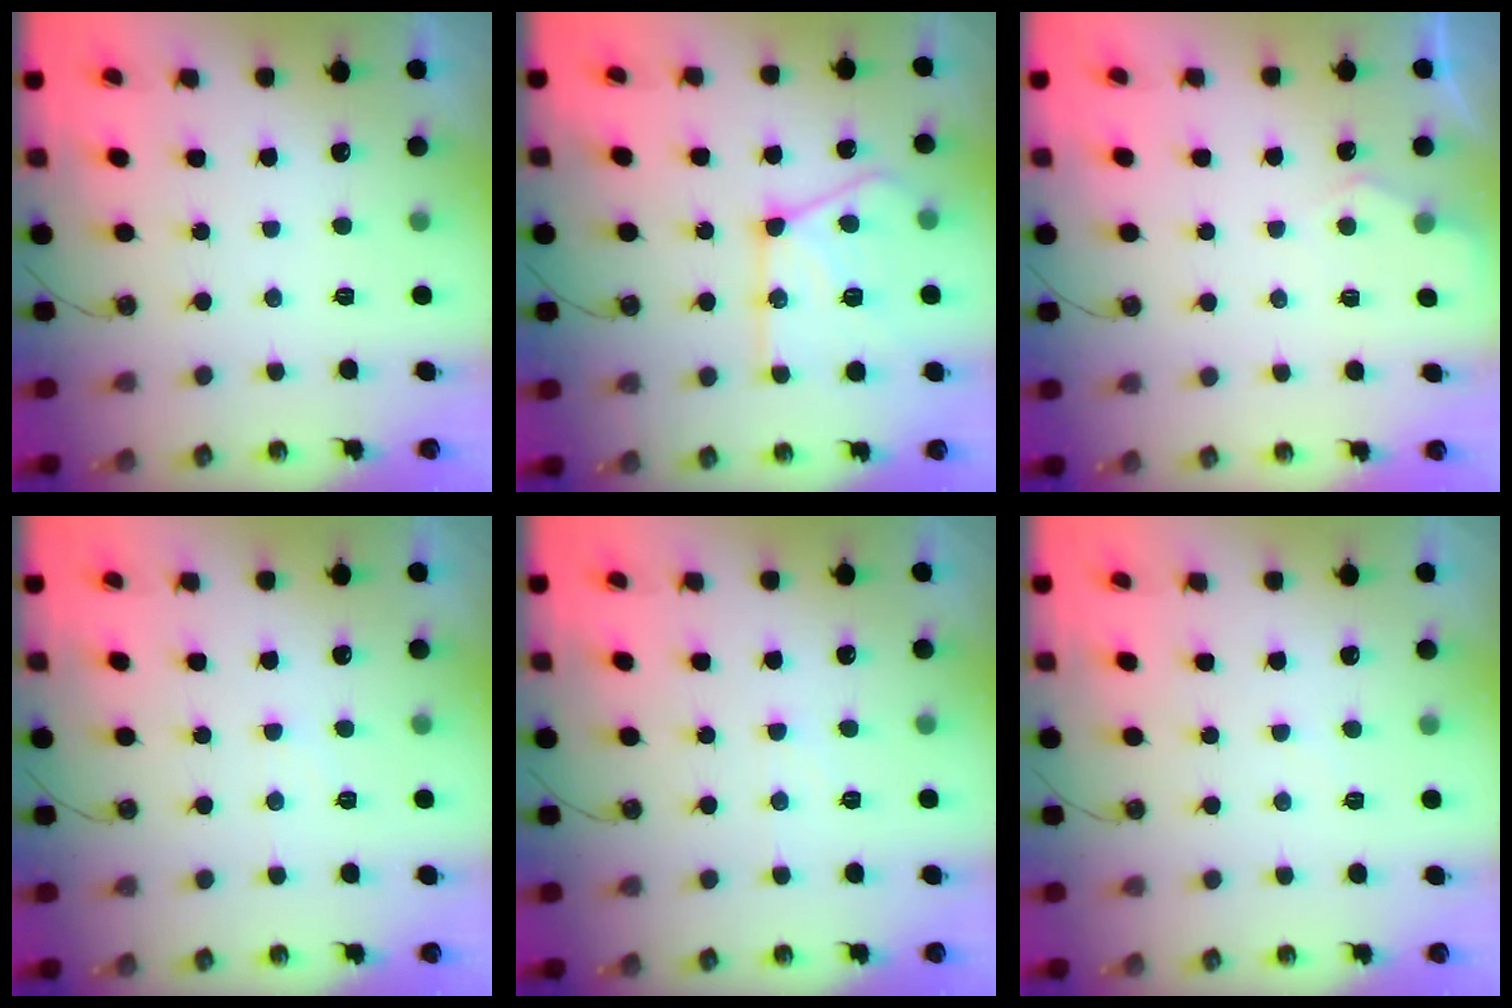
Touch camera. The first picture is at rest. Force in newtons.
{"total": 17.9, "press": 17.8, "slide": 2.1}
{"total": 3.8, "press": 3.8, "slide": 0.4}
{"total": 4.3, "press": 4.2, "slide": 0.6}
{"total": 2.7, "press": 2.6, "slide": 0.6}
{"total": 5.9, "press": 5.9, "slide": 0.6}